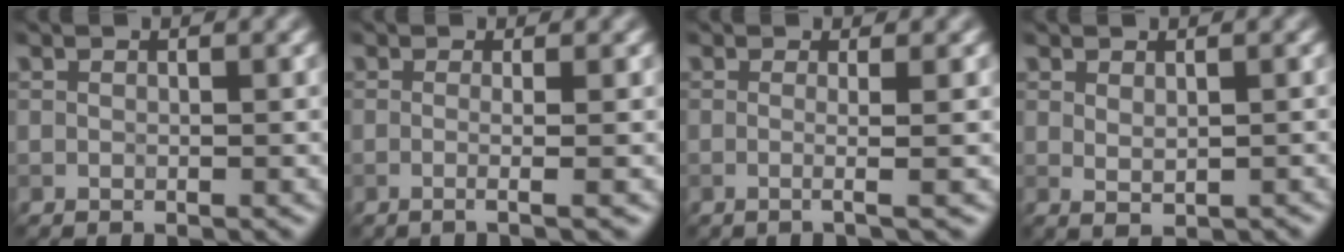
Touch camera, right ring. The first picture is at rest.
{"total": 3.0, "force": [0.3, 1.4, 2.6], "torque": [-0.018, -0.001, -0.027]}
{"total": 2.8, "force": [0.3, 1.1, 2.5], "torque": [-0.022, 0.001, -0.029]}
{"total": 1.1, "force": [0.3, 0.5, 0.9], "torque": [-0.016, -0.003, 0.011]}